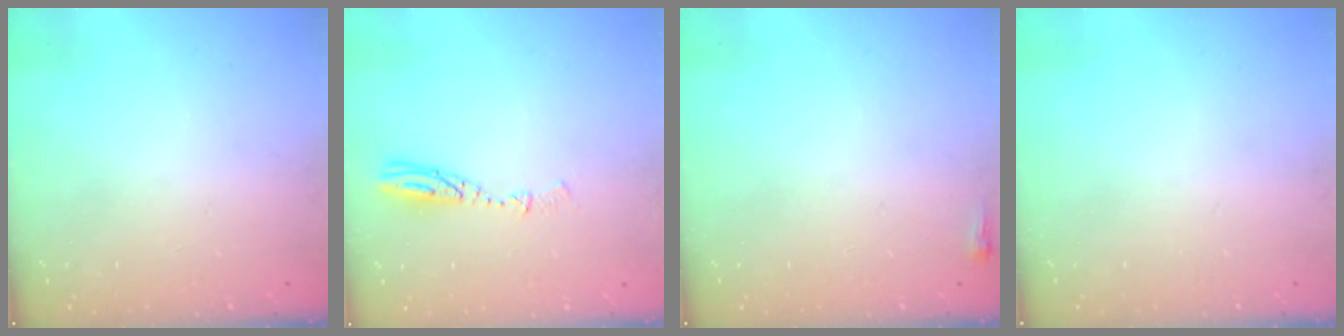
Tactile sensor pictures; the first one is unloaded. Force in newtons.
{"total": 4.0, "press": 3.9, "slide": 0.2}
{"total": 2.0, "press": 2.0, "slide": 0.5}
{"total": 0.0}